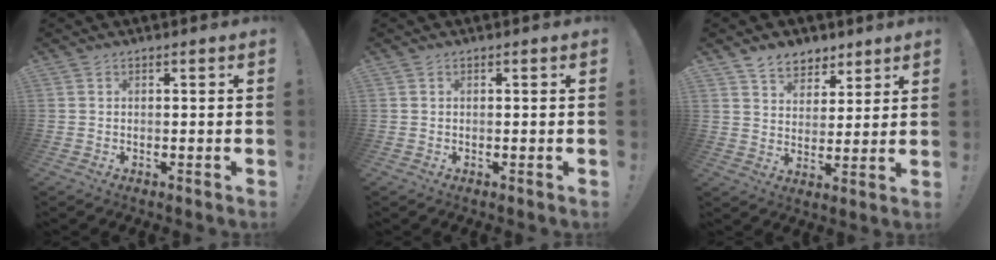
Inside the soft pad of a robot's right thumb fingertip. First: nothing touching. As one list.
[{"total": 0.0}, {"total": 8.1, "force": [6.0, 5.2, 1.5], "torque": [-0.026, -0.041, 0.119]}]